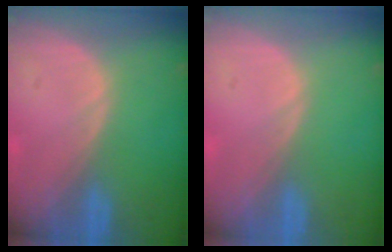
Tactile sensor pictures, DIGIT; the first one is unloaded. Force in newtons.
{"total": 0.0}